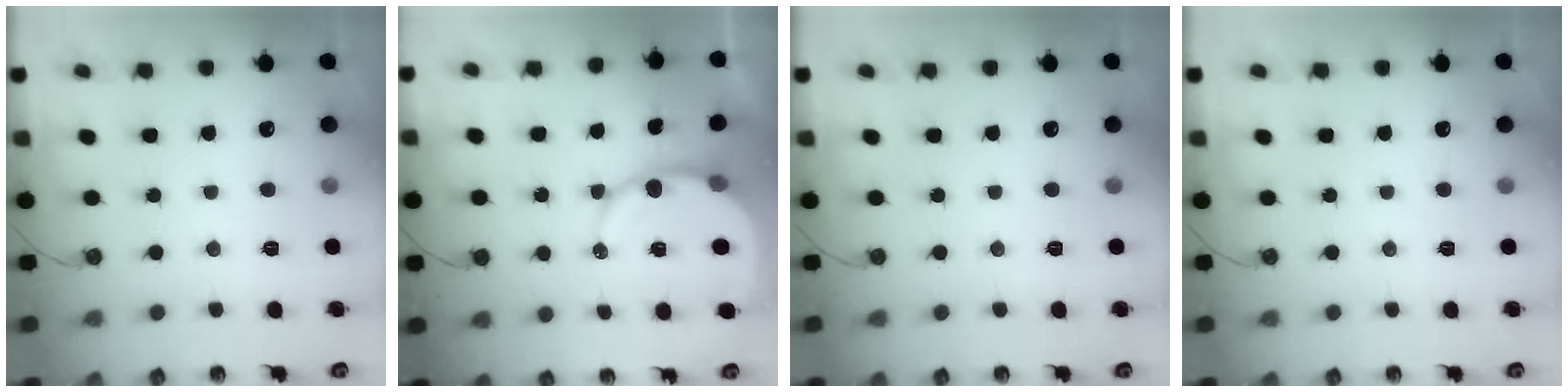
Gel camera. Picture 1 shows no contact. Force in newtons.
{"total": 9.6, "press": 9.5, "slide": 1.1}
{"total": 0.0}
{"total": 0.0}